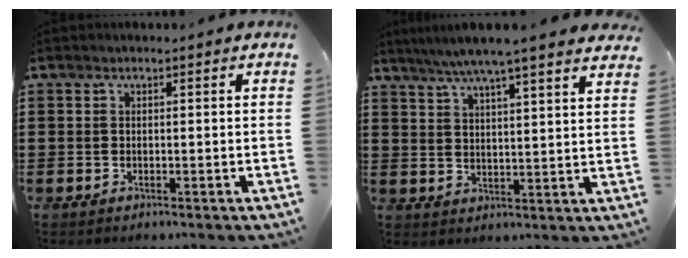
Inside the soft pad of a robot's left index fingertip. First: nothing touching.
{"total": 5.9, "force": [5.1, -0.5, 2.9], "torque": [-0.073, -0.019, 0.088]}